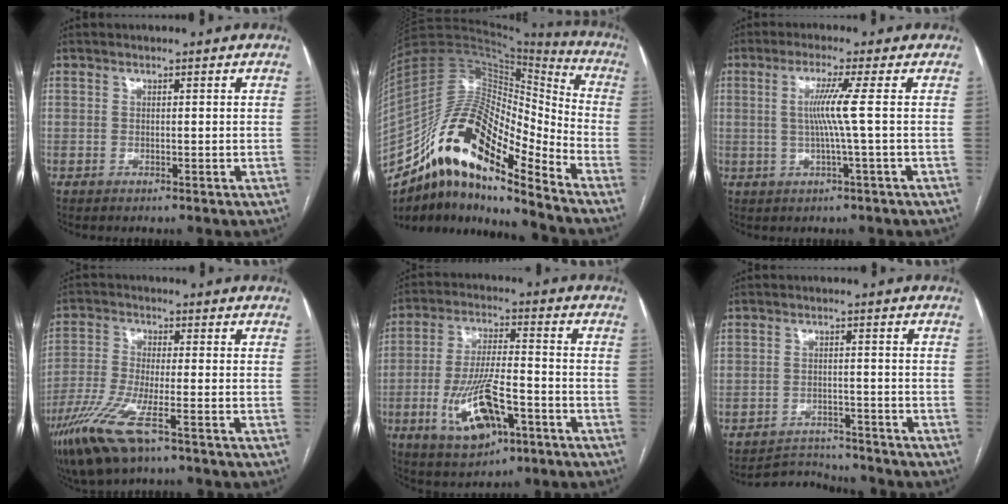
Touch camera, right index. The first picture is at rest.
{"total": 20.7, "force": [-13.1, 5.4, 15.1], "torque": [-0.294, 0.030, -0.229]}
{"total": 5.2, "force": [0.3, -1.6, 4.9], "torque": [-0.097, -0.002, 0.007]}
{"total": 10.6, "force": [-6.2, 1.8, 8.4], "torque": [-0.184, -0.025, -0.114]}
{"total": 12.6, "force": [-4.9, 4.4, 10.7], "torque": [-0.213, -0.004, -0.080]}
{"total": 5.0, "force": [-4.8, 0.7, -1.2], "torque": [0.024, 0.007, -0.075]}